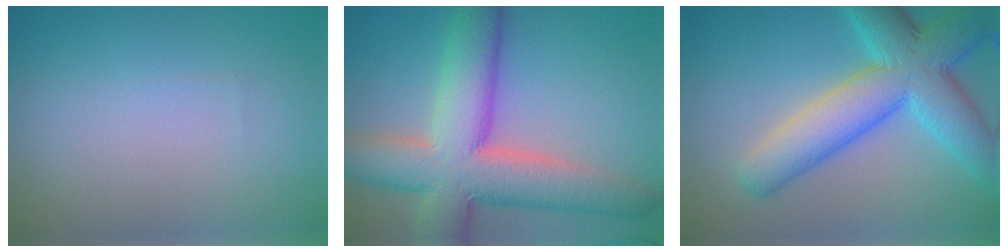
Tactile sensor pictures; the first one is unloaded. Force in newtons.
{"total": 11.6, "press": 11.6, "slide": 1.0}
{"total": 9.8, "press": 9.8, "slide": 0.3}